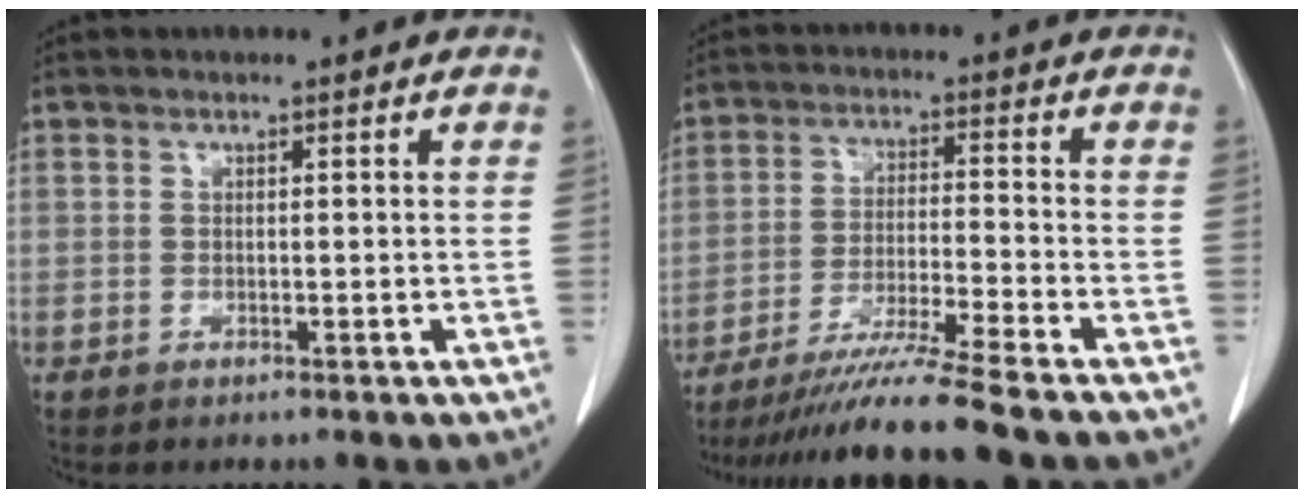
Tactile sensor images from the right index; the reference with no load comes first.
{"total": 11.5, "force": [-9.6, -2.2, 6.0], "torque": [-0.097, -0.031, -0.166]}